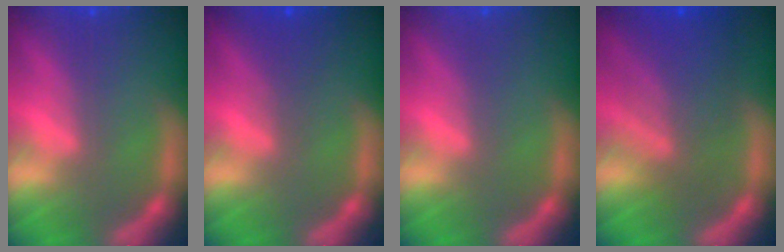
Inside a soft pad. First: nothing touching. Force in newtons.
{"total": 1.9}
{"total": 0.0}
{"total": 7.1}